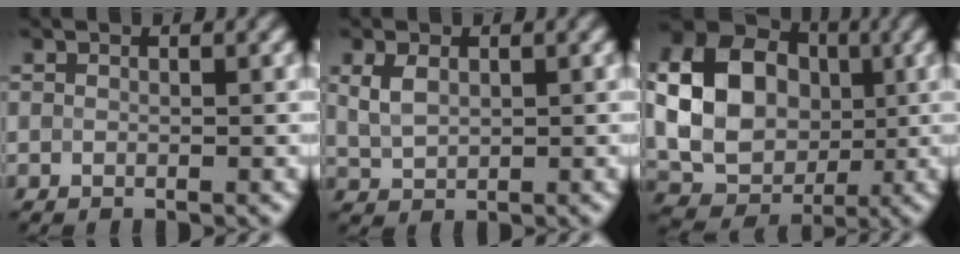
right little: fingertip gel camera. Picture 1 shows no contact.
{"total": 2.4, "force": [0.9, 1.5, 1.6], "torque": [-0.040, 0.006, 0.020]}
{"total": 14.5, "force": [1.5, 11.9, 8.2], "torque": [-0.174, 0.024, 0.021]}